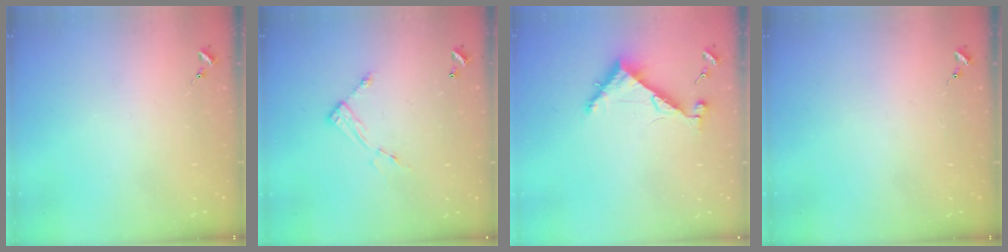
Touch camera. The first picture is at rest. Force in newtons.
{"total": 7.5, "press": 7.5, "slide": 0.3}
{"total": 6.9, "press": 6.9, "slide": 0.6}
{"total": 0.0}